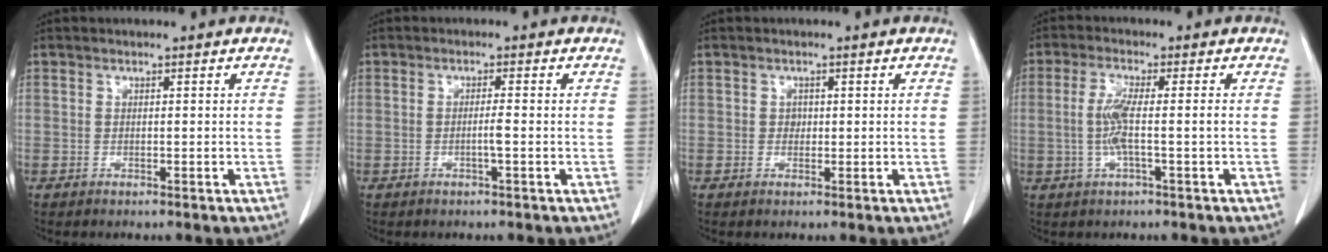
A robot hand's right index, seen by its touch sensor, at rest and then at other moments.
{"total": 1.6, "force": [-0.5, -0.3, 1.5], "torque": [-0.029, -0.001, -0.009]}
{"total": 1.0, "force": [0.1, 0.9, 0.5], "torque": [-0.005, 0.002, 0.001]}
{"total": 4.8, "force": [-0.6, 0.1, 4.8], "torque": [-0.103, 0.000, -0.012]}